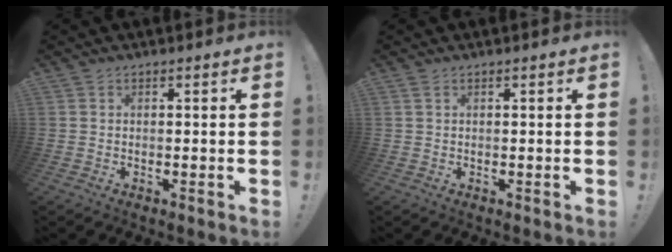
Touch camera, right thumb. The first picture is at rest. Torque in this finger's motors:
{"motor_torque": [-0.04, -0.06, 0.03, 0.05, -0.01]}